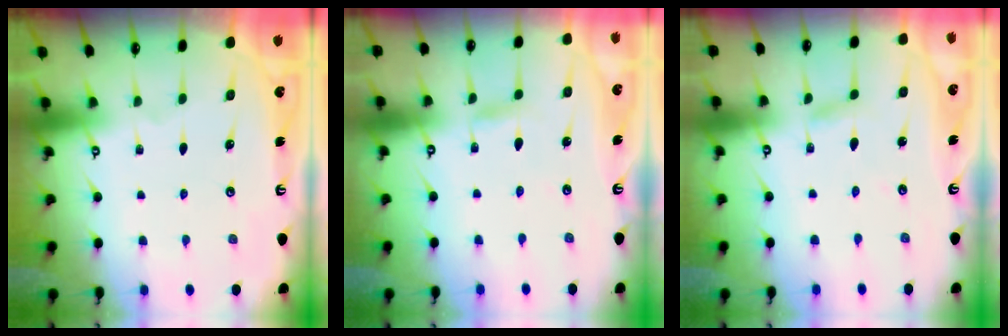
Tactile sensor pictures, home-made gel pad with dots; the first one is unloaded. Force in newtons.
{"total": 2.2, "press": 2.2, "slide": 0.2}
{"total": 1.6, "press": 1.5, "slide": 0.1}